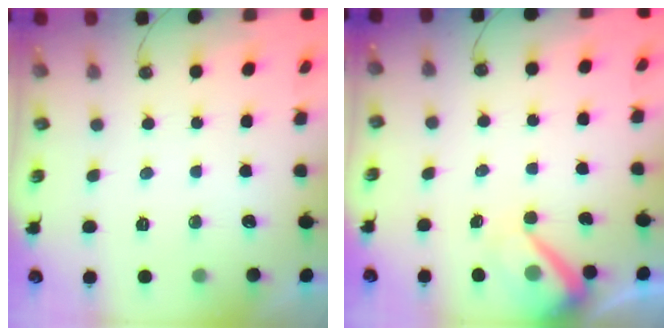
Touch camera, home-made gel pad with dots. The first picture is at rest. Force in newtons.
{"total": 7.3, "press": 7.2, "slide": 1.0}